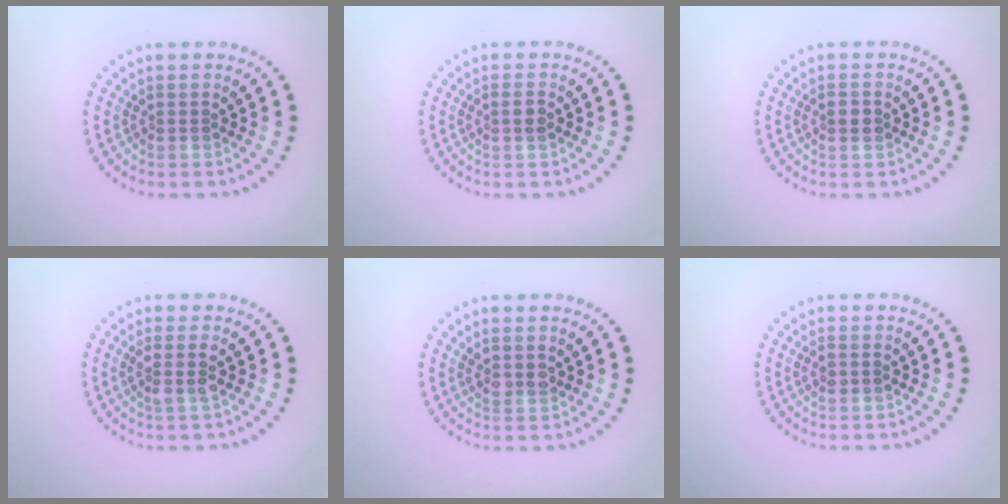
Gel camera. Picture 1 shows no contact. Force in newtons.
{"total": 1.1, "press": 1.0, "slide": 0.4}
{"total": 1.0, "press": 1.0, "slide": 0.1}
{"total": 1.8, "press": 1.5, "slide": 1.0}
{"total": 1.7, "press": 1.6, "slide": 0.7}
{"total": 1.1, "press": 1.1, "slide": 0.1}